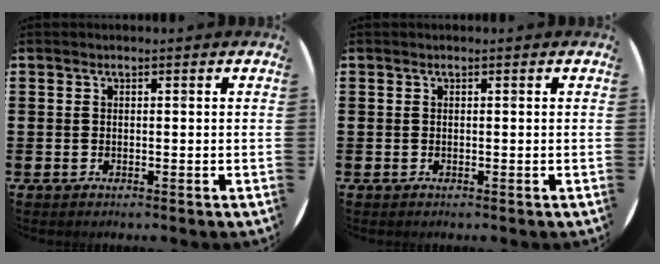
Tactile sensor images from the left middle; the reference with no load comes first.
{"total": 0.0}